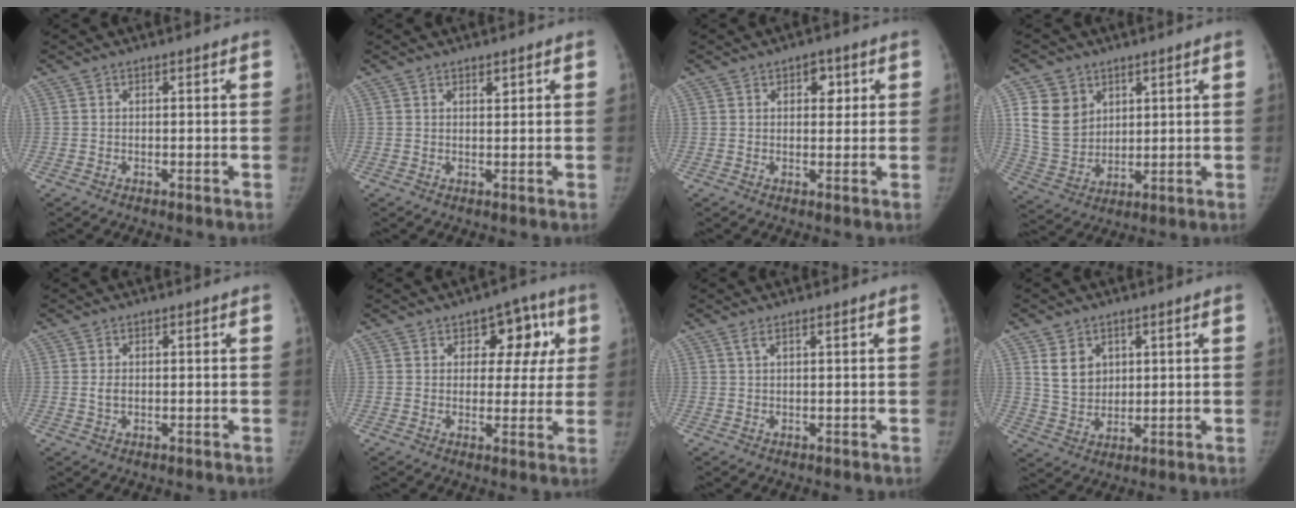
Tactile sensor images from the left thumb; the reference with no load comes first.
{"total": 1.1, "force": [0.7, 0.5, 0.6], "torque": [-0.003, -0.004, 0.010]}
{"total": 3.6, "force": [1.4, 2.4, 2.3], "torque": [-0.008, -0.002, 0.014]}
{"total": 10.8, "force": [4.3, 8.5, 5.1], "torque": [-0.070, -0.022, 0.097]}
{"total": 1.7, "force": [0.0, 1.2, 1.2], "torque": [-0.020, 0.001, 0.002]}
{"total": 9.0, "force": [3.3, 6.1, 5.8], "torque": [-0.016, -0.005, 0.036]}
{"total": 1.1, "force": [0.7, 0.1, 0.9], "torque": [-0.020, 0.006, 0.017]}
{"total": 7.0, "force": [2.8, 5.4, 3.4], "torque": [-0.038, -0.018, 0.061]}